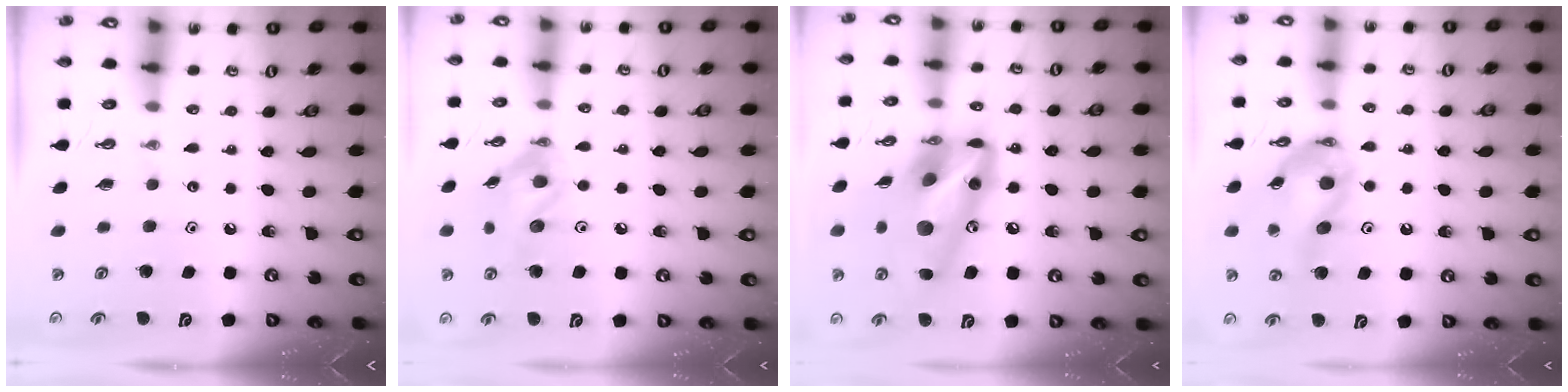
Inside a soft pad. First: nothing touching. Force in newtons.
{"total": 13.1, "press": 13.0, "slide": 1.5}
{"total": 19.3, "press": 19.0, "slide": 3.2}
{"total": 14.0, "press": 13.8, "slide": 2.3}